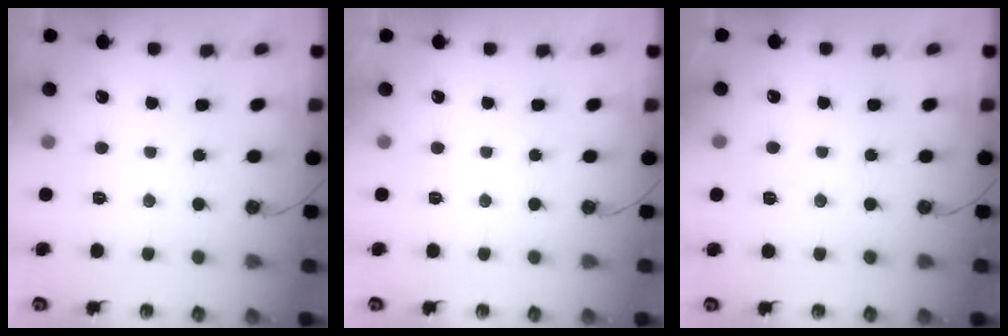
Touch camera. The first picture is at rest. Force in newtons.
{"total": 0.0}
{"total": 2.9, "press": 2.2, "slide": 1.9}